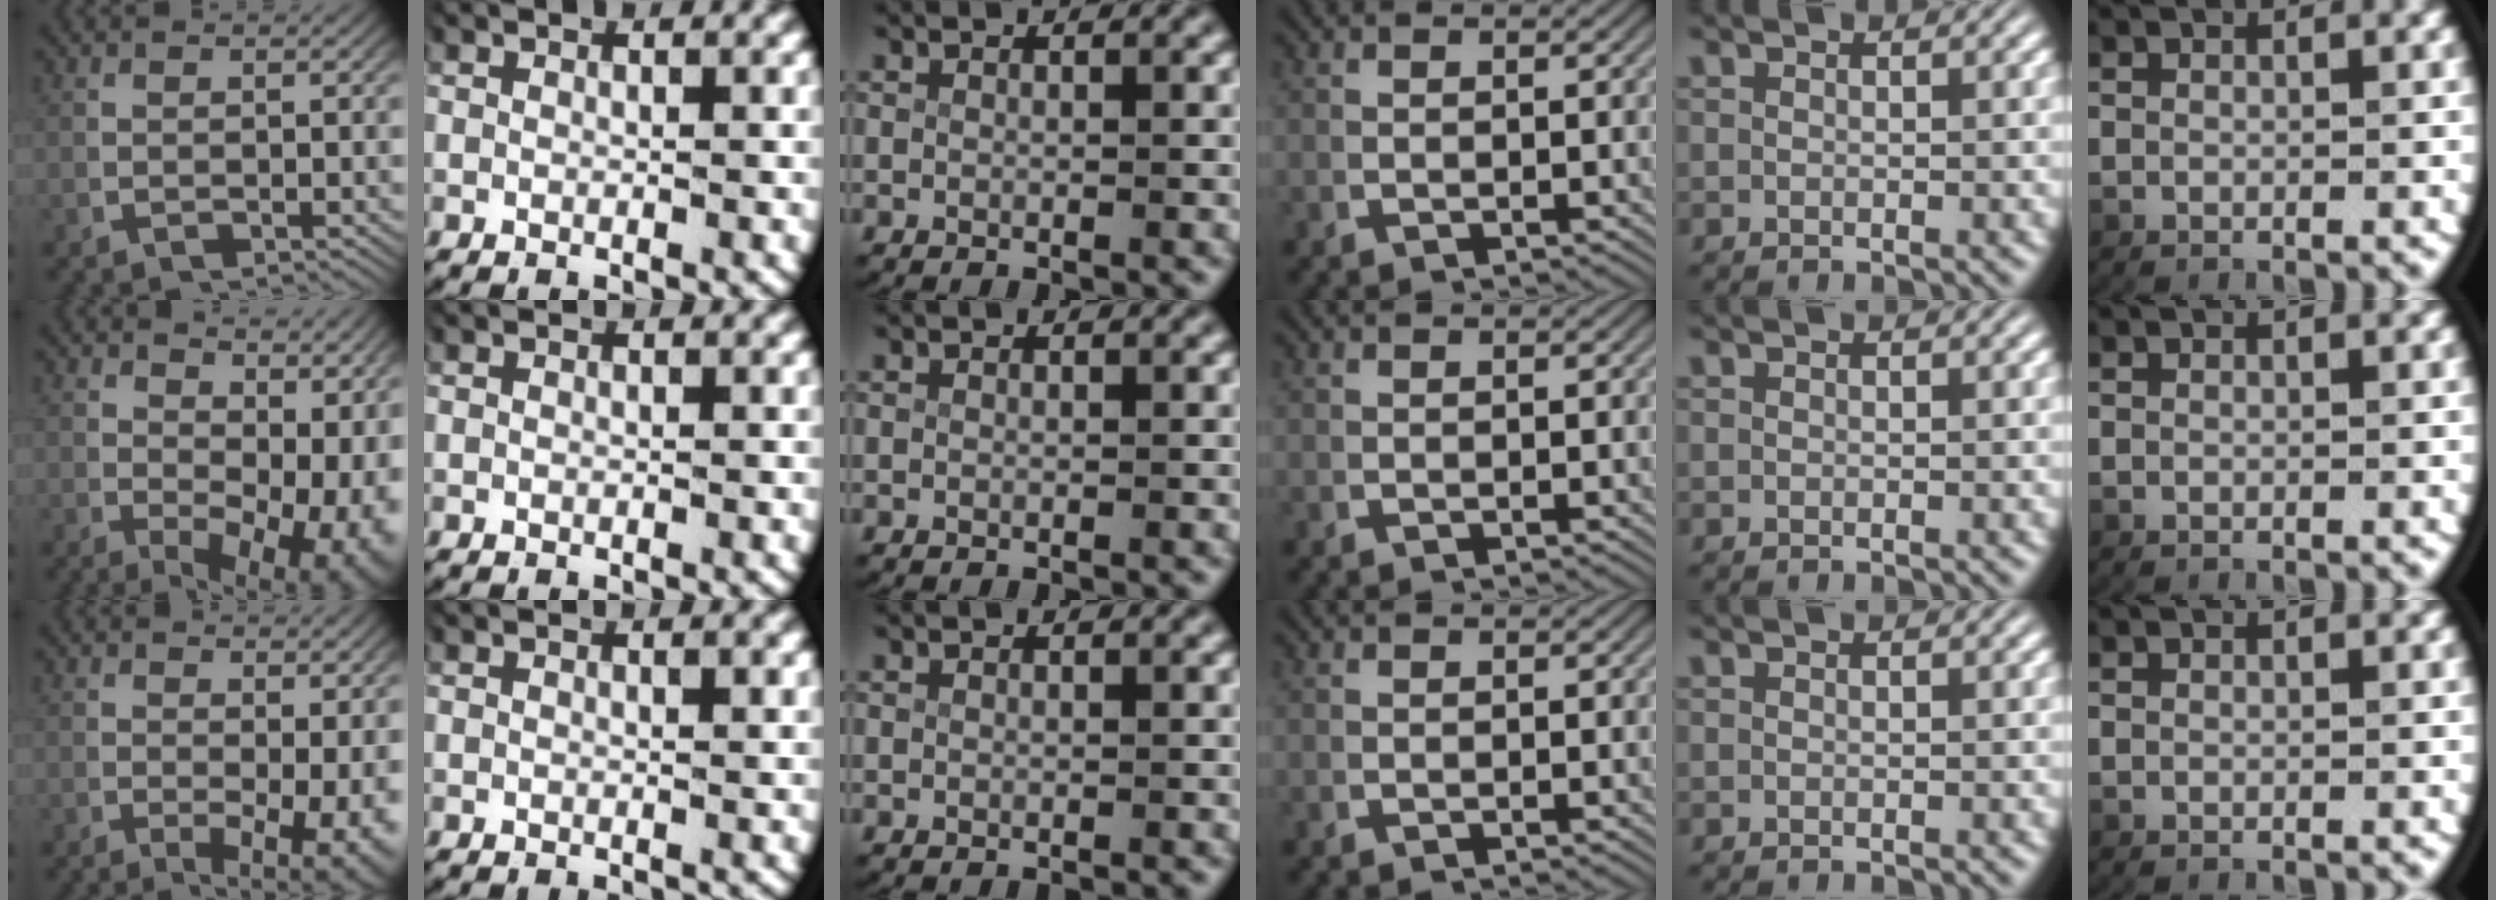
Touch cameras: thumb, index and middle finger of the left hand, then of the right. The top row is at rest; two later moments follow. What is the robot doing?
{"motion": "lift_and_place", "object": "map"}